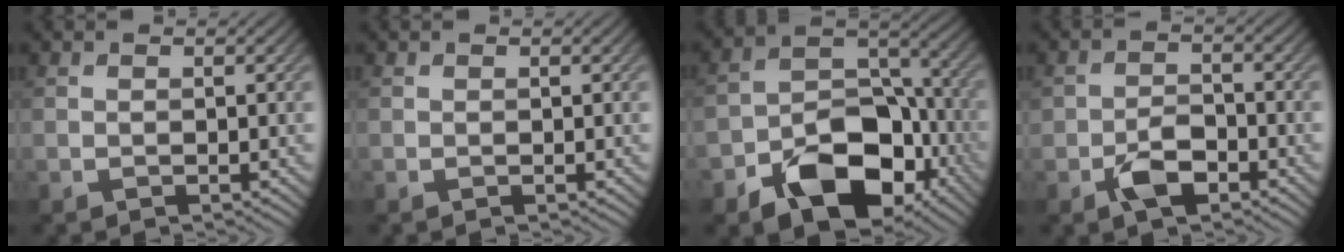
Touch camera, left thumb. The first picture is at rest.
{"total": 0.0}
{"total": 13.6, "force": [-7.0, 8.7, 7.9], "torque": [-0.126, -0.016, -0.128]}
{"total": 4.4, "force": [-2.5, 2.5, 2.7], "torque": [-0.049, 0.000, -0.049]}